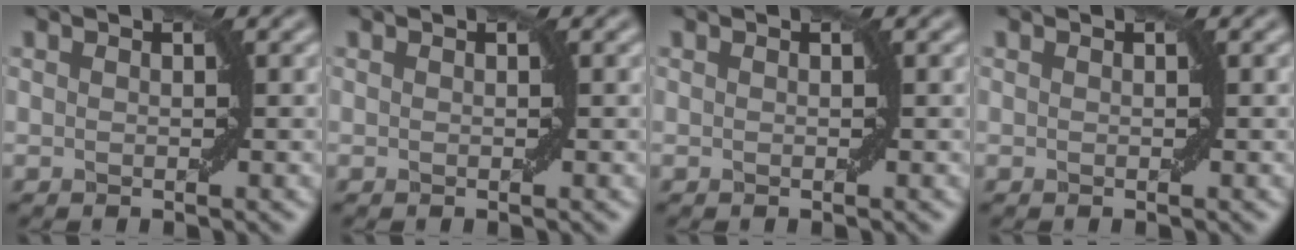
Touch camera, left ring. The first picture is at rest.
{"total": 0.0}
{"total": 0.0}
{"total": 0.0}